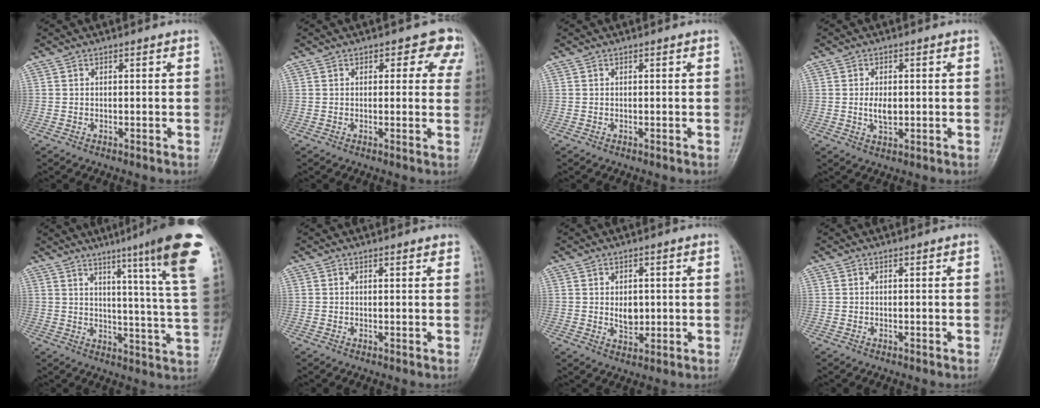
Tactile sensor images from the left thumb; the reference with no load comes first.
{"total": 6.1, "force": [3.1, 3.8, 3.6], "torque": [0.008, -0.005, 0.026]}
{"total": 0.0}
{"total": 3.7, "force": [0.0, 2.2, 3.0], "torque": [-0.051, -0.004, 0.001]}
{"total": 18.9, "force": [11.4, 0.4, 15.1], "torque": [-0.184, -0.060, 0.135]}
{"total": 0.9, "force": [0.7, 0.2, 0.6], "torque": [-0.007, -0.003, 0.008]}
{"total": 4.3, "force": [0.3, 3.0, 3.1], "torque": [-0.033, -0.006, 0.011]}
{"total": 0.0}